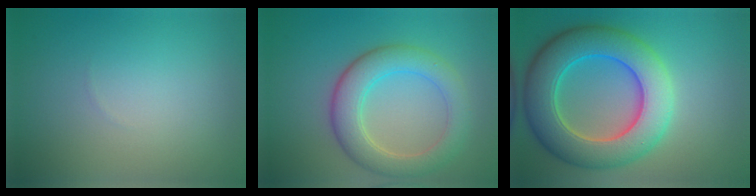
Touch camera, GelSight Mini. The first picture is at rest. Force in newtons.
{"total": 5.5, "press": 5.4, "slide": 0.3}
{"total": 9.7, "press": 9.7, "slide": 0.2}